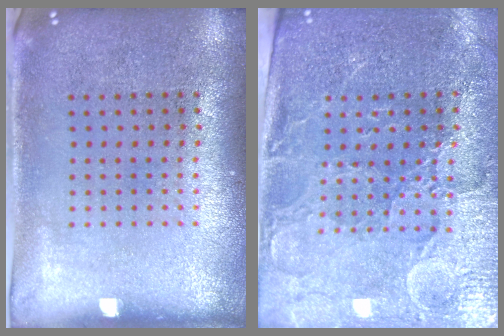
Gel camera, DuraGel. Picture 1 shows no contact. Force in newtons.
{"total": 3.5, "press": 3.3, "slide": 1.1}